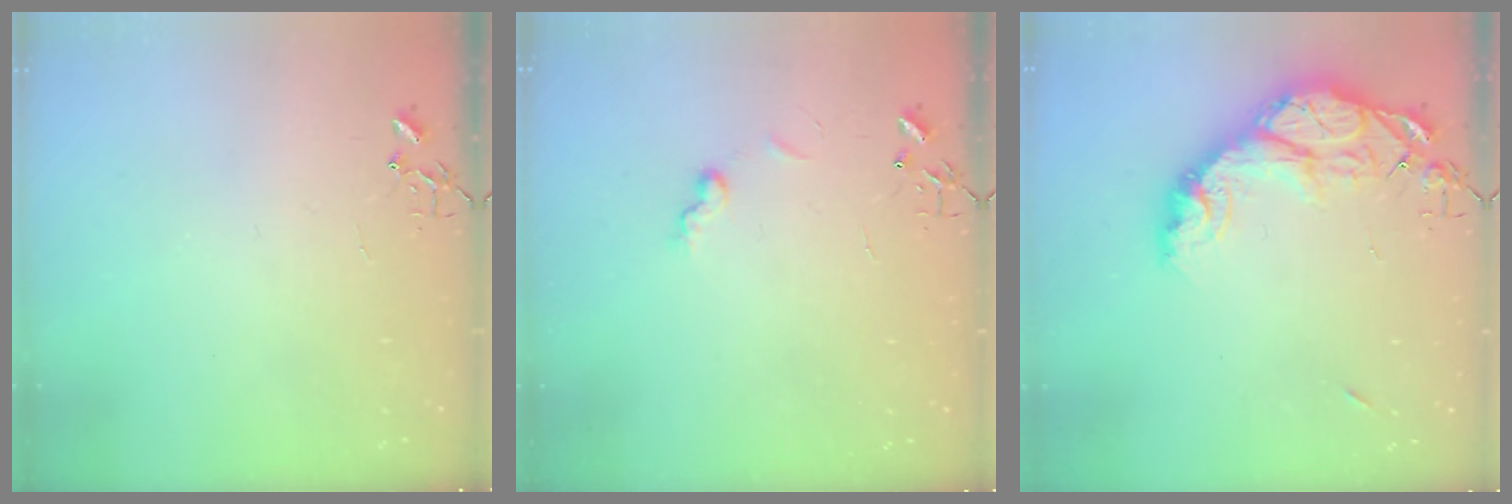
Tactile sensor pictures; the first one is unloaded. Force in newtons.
{"total": 6.9, "press": 6.9, "slide": 0.7}
{"total": 15.3, "press": 15.2, "slide": 1.3}